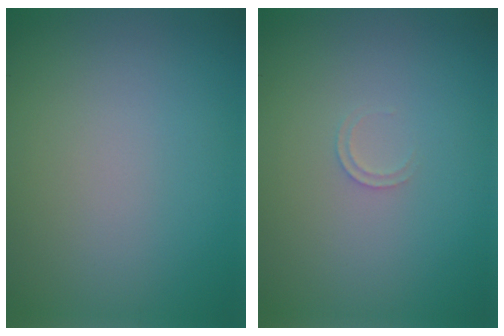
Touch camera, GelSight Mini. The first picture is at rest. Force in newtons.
{"total": 0.7, "press": 0.7, "slide": 0.1}